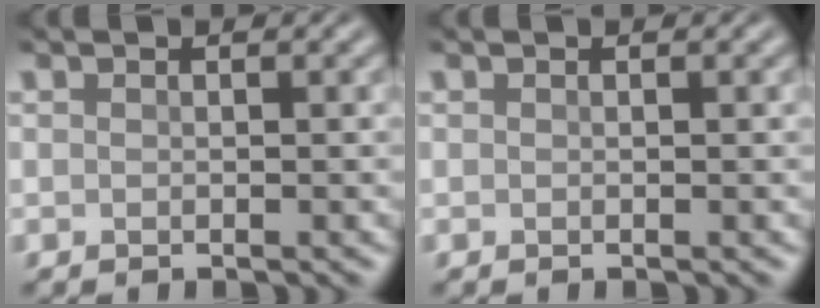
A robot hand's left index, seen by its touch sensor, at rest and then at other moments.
{"total": 0.0}